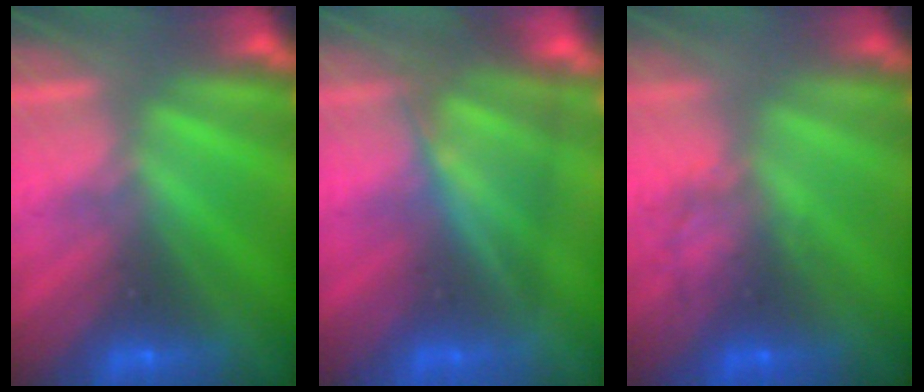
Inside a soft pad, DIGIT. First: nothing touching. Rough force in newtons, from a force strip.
{"total": 4.6}
{"total": 4.5}